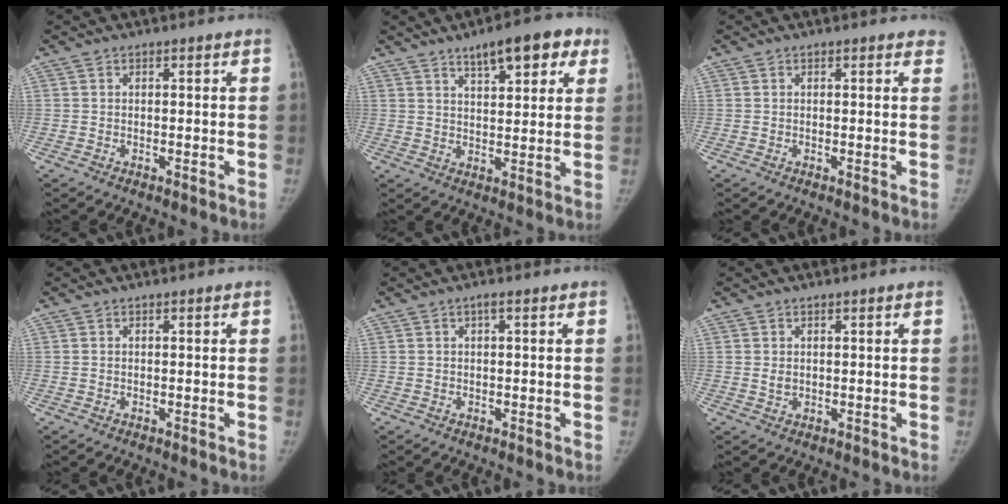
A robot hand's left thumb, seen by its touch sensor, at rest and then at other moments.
{"total": 10.5, "force": [6.1, 3.9, 7.6], "torque": [-0.078, -0.017, 0.085]}
{"total": 1.4, "force": [1.2, 0.6, 0.5], "torque": [0.006, -0.002, 0.003]}
{"total": 0.0}
{"total": 0.7, "force": [0.3, 0.1, 0.6], "torque": [-0.016, 0.004, 0.001]}
{"total": 1.4, "force": [0.4, 1.0, 0.8], "torque": [-0.012, -0.004, 0.010]}